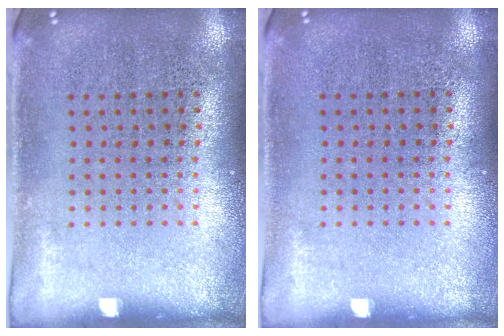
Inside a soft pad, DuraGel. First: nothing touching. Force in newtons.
{"total": 0.0}